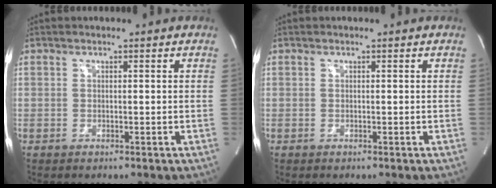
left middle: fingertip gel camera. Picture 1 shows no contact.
{"total": 0.0}